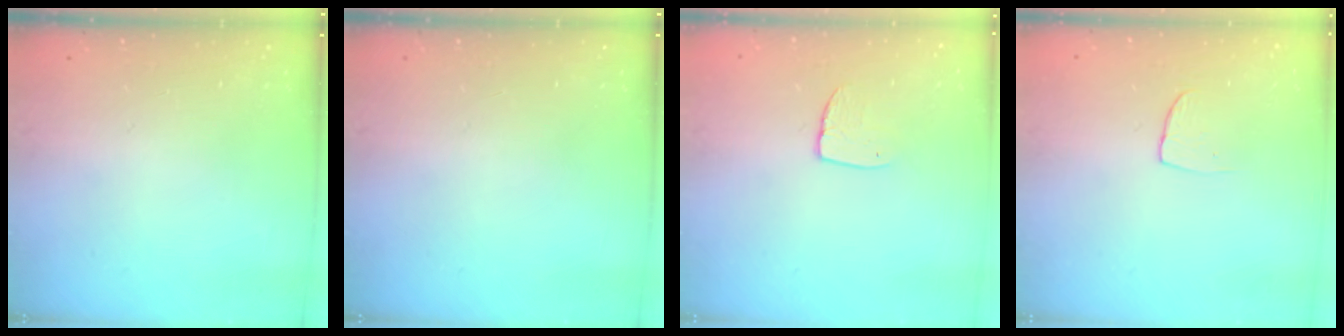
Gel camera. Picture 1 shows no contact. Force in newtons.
{"total": 0.0}
{"total": 6.1, "press": 6.1, "slide": 0.4}
{"total": 3.3, "press": 3.3, "slide": 0.2}